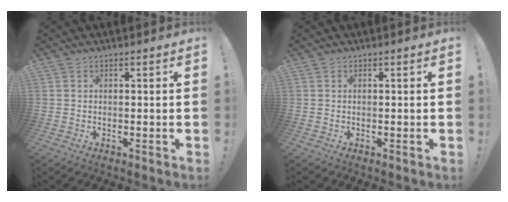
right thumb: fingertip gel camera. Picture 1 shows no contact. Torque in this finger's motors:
{"motor_torque": [-0.01, 0.00, -0.14, 0.13, 0.01]}